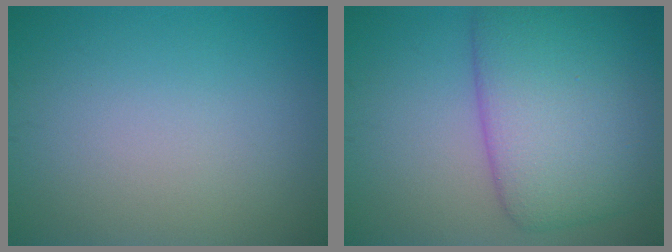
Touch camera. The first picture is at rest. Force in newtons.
{"total": 9.6, "press": 9.6, "slide": 0.3}